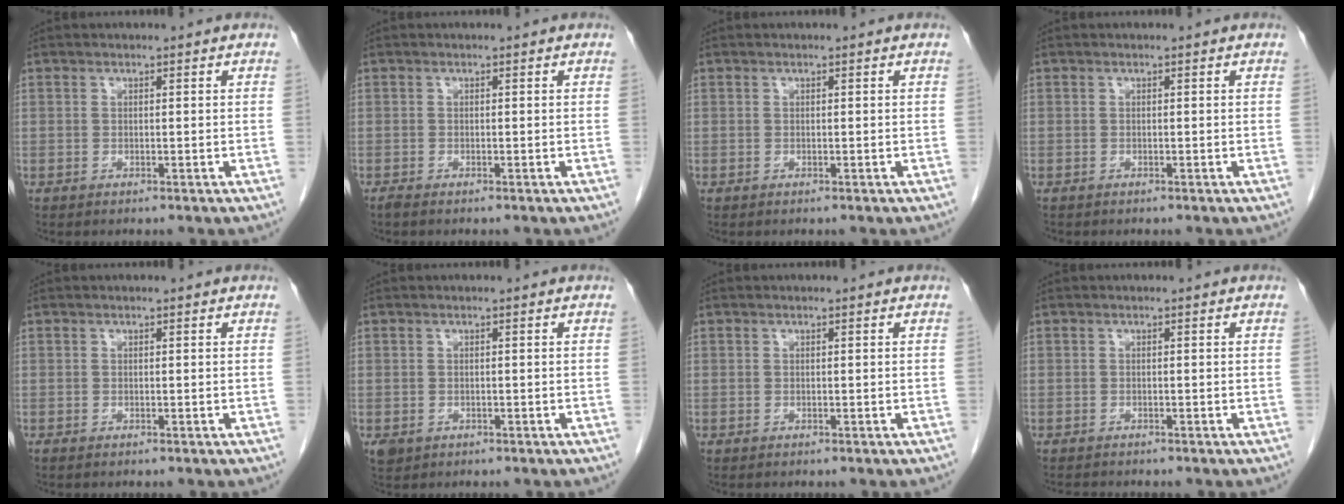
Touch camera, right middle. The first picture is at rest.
{"total": 0.6, "force": [-0.5, 0.0, 0.2], "torque": [-0.011, -0.003, -0.012]}
{"total": 0.0}
{"total": 0.0}
{"total": 0.0}
{"total": 1.8, "force": [-0.8, 1.5, 0.7], "torque": [-0.017, -0.001, -0.005]}
{"total": 0.0}
{"total": 2.1, "force": [-2.0, 0.4, 0.7], "torque": [-0.016, -0.007, -0.027]}